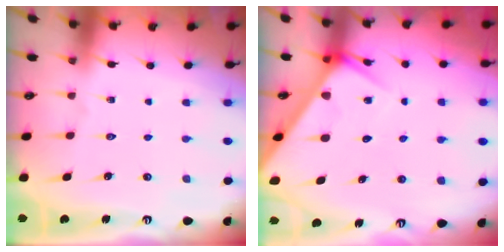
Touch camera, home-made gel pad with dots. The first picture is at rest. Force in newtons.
{"total": 5.1, "press": 5.1, "slide": 0.6}